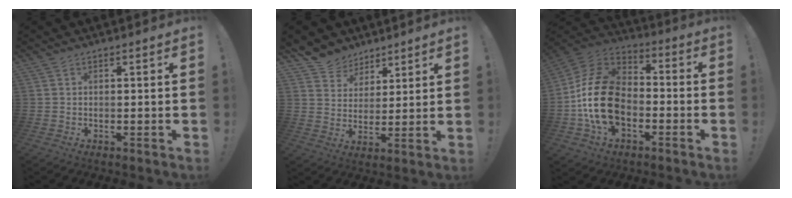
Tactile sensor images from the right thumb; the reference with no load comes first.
{"total": 7.9, "force": [5.7, 5.5, 0.2], "torque": [-0.015, -0.047, 0.116]}
{"total": 21.0, "force": [-4.0, 14.2, 14.9], "torque": [-0.276, 0.038, -0.058]}